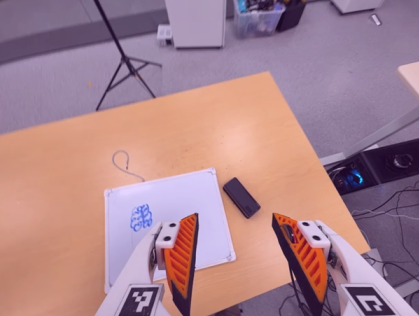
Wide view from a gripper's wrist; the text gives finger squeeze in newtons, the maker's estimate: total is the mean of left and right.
{"total": 0.0}